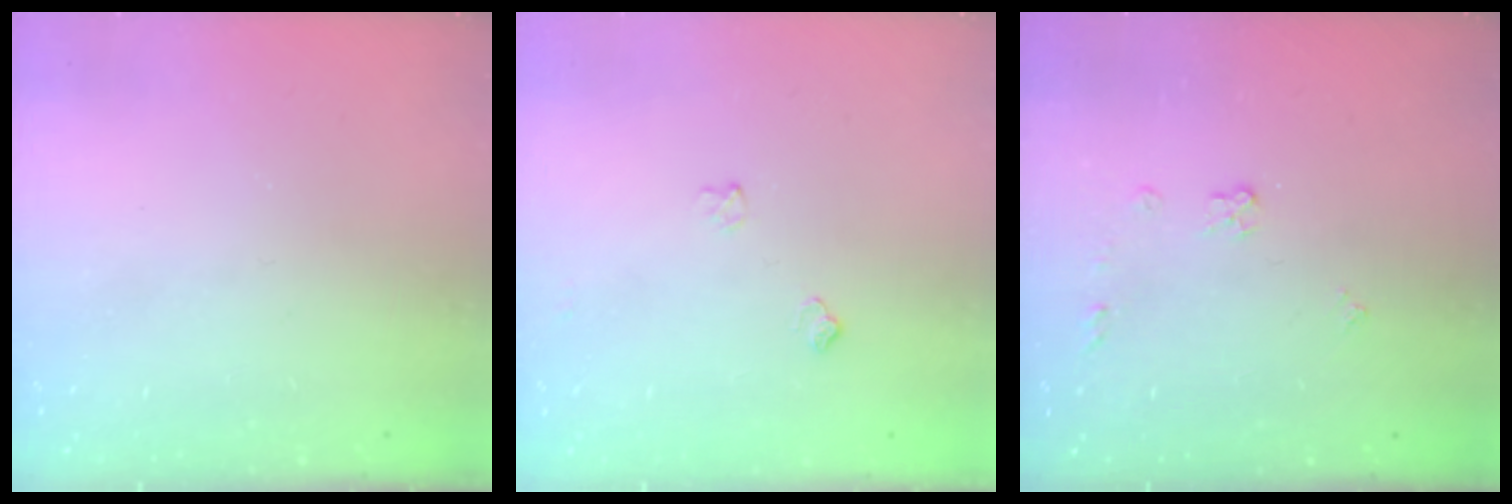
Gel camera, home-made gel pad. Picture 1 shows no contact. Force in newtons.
{"total": 5.1, "press": 5.0, "slide": 0.7}
{"total": 6.7, "press": 6.6, "slide": 0.8}